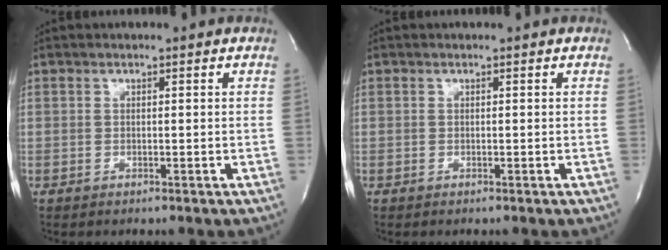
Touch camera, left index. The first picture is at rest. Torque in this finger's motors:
{"motor_torque": [0.01, 0.00, 0.00, 0.00]}